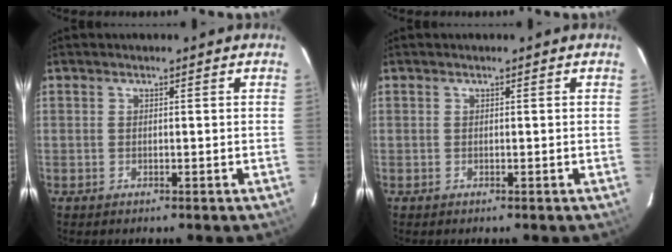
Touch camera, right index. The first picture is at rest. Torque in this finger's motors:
{"motor_torque": [-0.01, -0.01, 0.00, 0.01]}